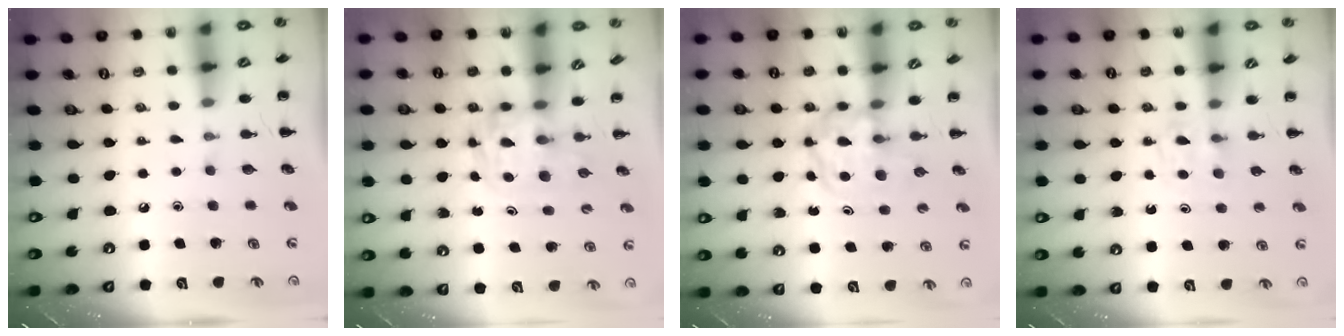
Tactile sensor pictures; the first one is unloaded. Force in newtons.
{"total": 3.6, "press": 3.5, "slide": 0.6}
{"total": 3.8, "press": 3.8, "slide": 0.5}
{"total": 4.7, "press": 4.4, "slide": 1.6}